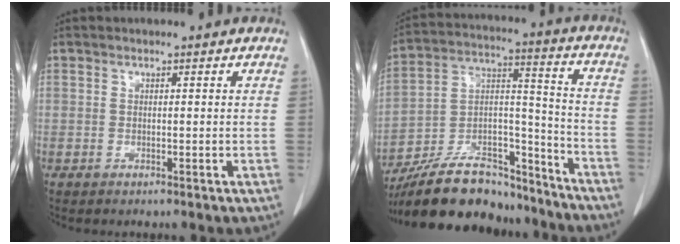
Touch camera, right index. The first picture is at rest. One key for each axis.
{"total": 23.1, "fx": -19.8, "fy": 7.6, "fz": 9.3, "tx": -0.185, "ty": 0.021, "tz": -0.326}